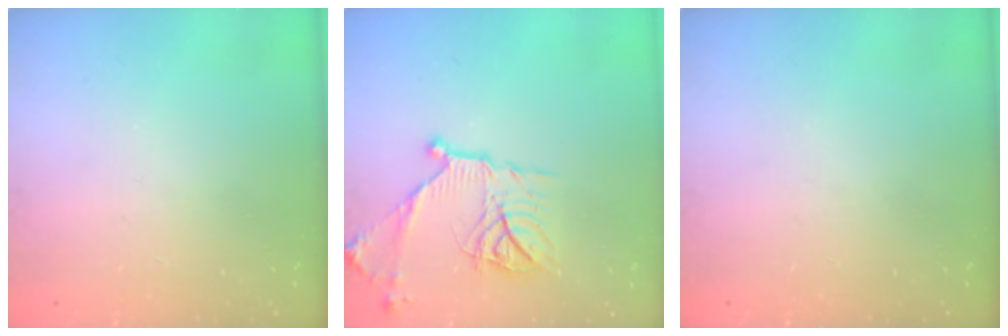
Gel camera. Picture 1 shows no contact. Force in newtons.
{"total": 16.2, "press": 16.2, "slide": 0.4}
{"total": 0.0}